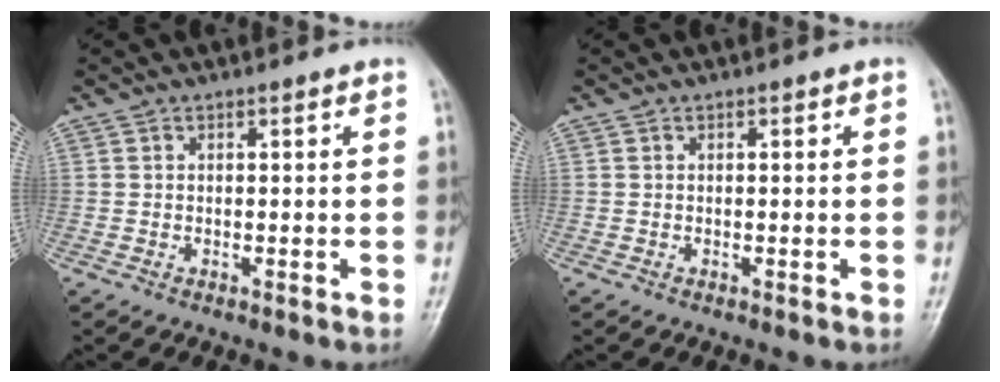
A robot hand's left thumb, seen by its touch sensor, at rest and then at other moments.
{"total": 0.0}